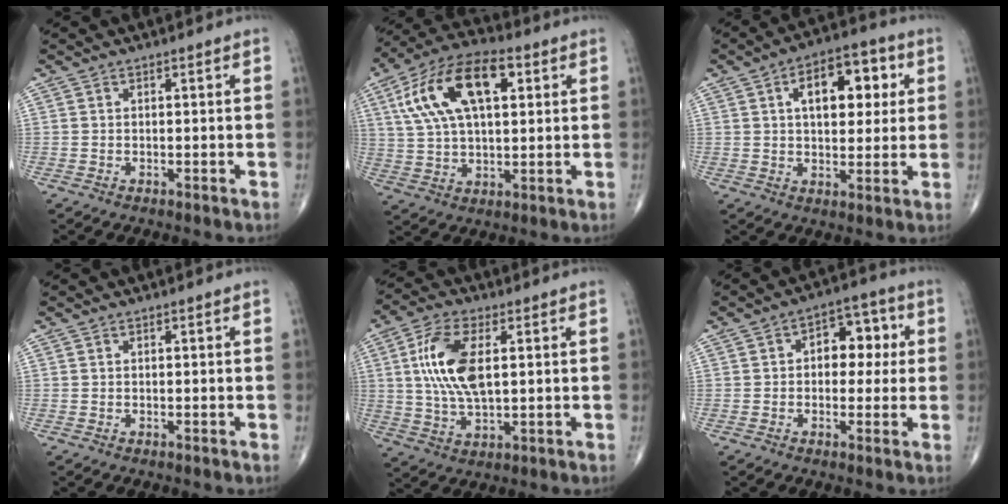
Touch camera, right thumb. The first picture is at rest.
{"total": 17.7, "force": [5.7, 8.7, 14.3], "torque": [-0.261, 0.016, 0.100]}
{"total": 12.9, "force": [3.6, 7.0, 10.2], "torque": [-0.112, 0.009, 0.050]}
{"total": 0.0}
{"total": 12.4, "force": [2.3, 5.7, 10.8], "torque": [-0.222, -0.001, 0.045]}
{"total": 8.6, "force": [1.2, 5.6, 6.4], "torque": [-0.044, 0.021, 0.010]}